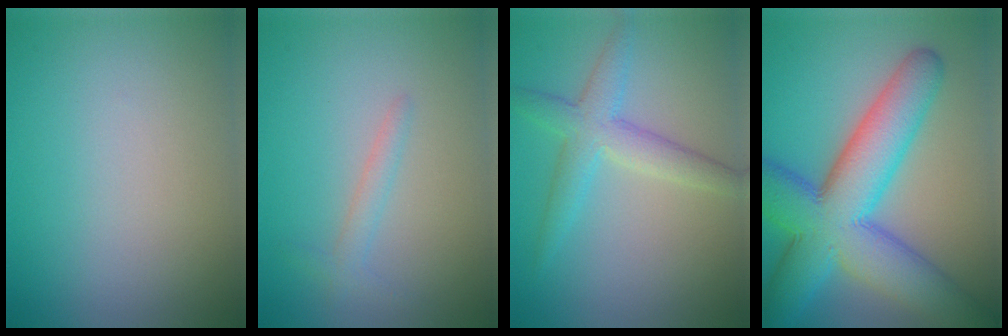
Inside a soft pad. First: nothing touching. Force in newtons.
{"total": 1.4, "press": 1.4, "slide": 0.1}
{"total": 3.8, "press": 3.8, "slide": 0.2}
{"total": 12.1, "press": 12.1, "slide": 0.2}